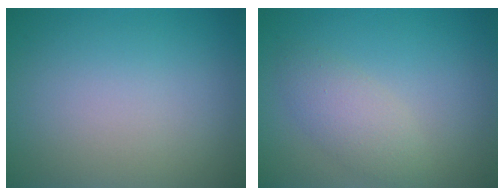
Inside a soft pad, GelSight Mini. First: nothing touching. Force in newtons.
{"total": 2.6, "press": 2.6, "slide": 0.2}